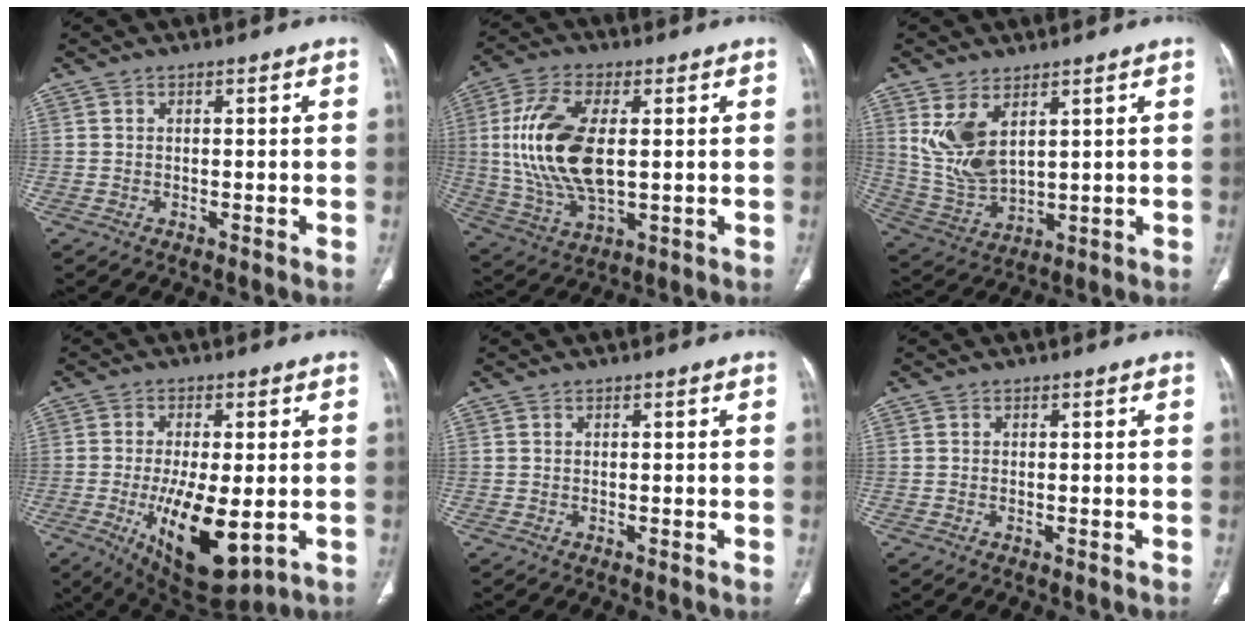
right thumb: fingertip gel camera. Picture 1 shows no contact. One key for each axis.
{"total": 17.0, "fx": 1.6, "fy": 8.5, "fz": 14.7, "tx": -0.305, "ty": -0.008, "tz": 0.035}
{"total": 10.2, "fx": 4.4, "fy": 5.3, "fz": 7.6, "tx": -0.150, "ty": -0.022, "tz": 0.106}
{"total": 14.6, "fx": -3.4, "fy": 5.8, "fz": 13.0, "tx": -0.214, "ty": -0.020, "tz": -0.036}
{"total": 0.0}
{"total": 0.0}